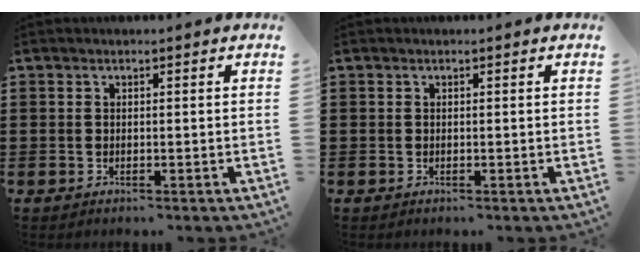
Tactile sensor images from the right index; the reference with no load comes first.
{"total": 0.0}